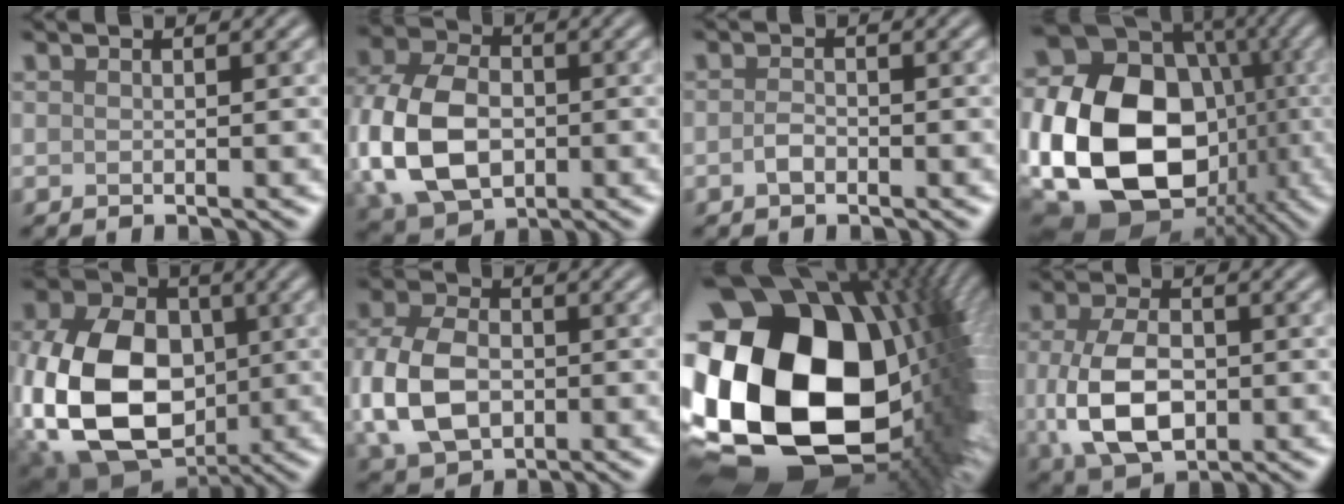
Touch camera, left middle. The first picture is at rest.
{"total": 12.2, "force": [-1.7, 8.6, 8.5], "torque": [-0.212, -0.016, -0.037]}
{"total": 1.1, "force": [-0.6, 0.6, 0.8], "torque": [-0.021, 0.002, -0.014]}
{"total": 20.3, "force": [-2.8, 15.8, 12.4], "torque": [-0.256, -0.023, -0.033]}
{"total": 14.2, "force": [-2.0, 10.2, 9.6], "torque": [-0.227, -0.022, -0.040]}
{"total": 9.1, "force": [-1.4, 6.3, 6.4], "torque": [-0.162, -0.004, -0.036]}
{"total": 23.0, "force": [0.0, 15.8, 16.7], "torque": [-0.368, -0.059, 0.044]}
{"total": 7.4, "force": [-0.8, 4.6, 5.7], "torque": [-0.133, -0.010, -0.012]}